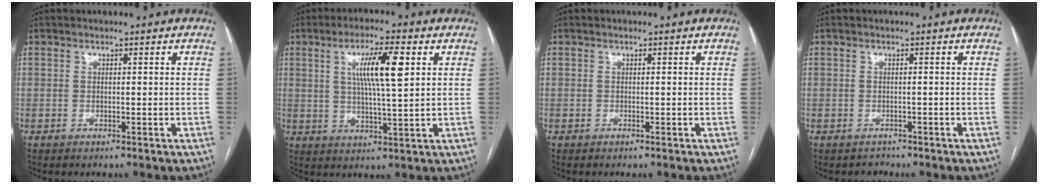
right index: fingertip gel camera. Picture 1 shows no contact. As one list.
[{"total": 9.0, "force": [2.7, 0.8, 8.5], "torque": [-0.152, 0.005, 0.048]}, {"total": 0.0}, {"total": 1.2, "force": [-0.9, 0.7, -0.3], "torque": [-0.001, 0.000, -0.014]}]